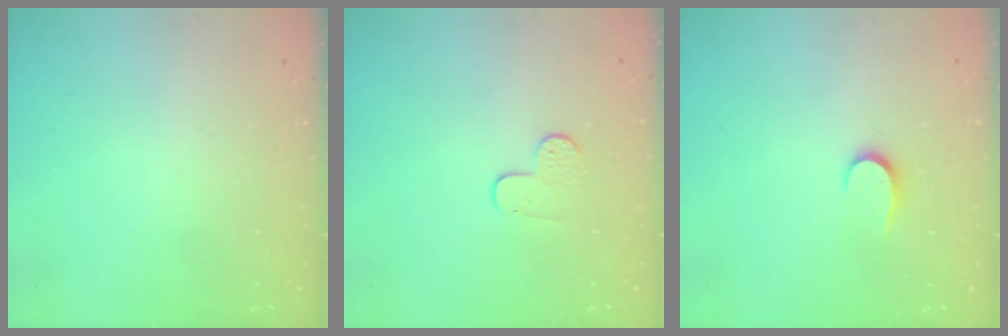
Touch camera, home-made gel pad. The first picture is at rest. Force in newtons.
{"total": 5.8, "press": 5.7, "slide": 0.6}
{"total": 5.0, "press": 5.0, "slide": 0.5}